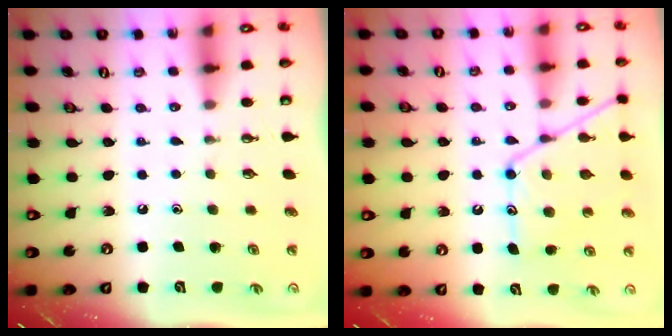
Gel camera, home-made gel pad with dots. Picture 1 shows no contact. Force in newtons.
{"total": 14.0, "press": 14.0, "slide": 1.0}